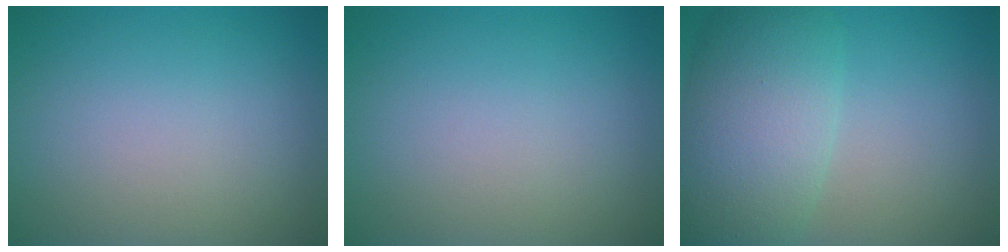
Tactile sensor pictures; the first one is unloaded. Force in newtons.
{"total": 0.0}
{"total": 8.0, "press": 8.0, "slide": 0.5}